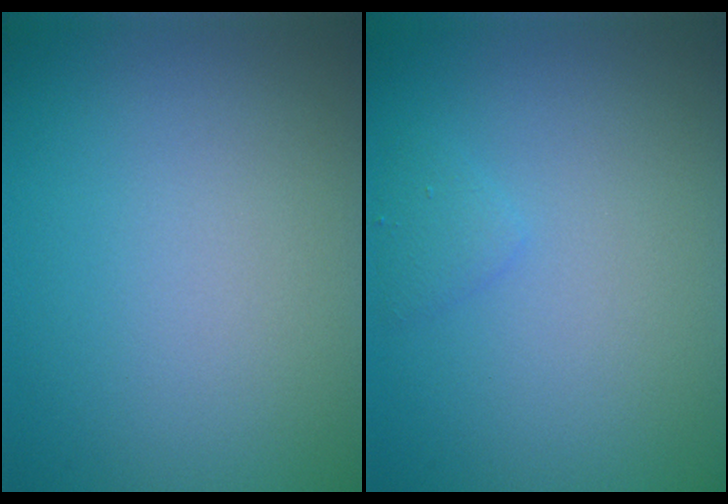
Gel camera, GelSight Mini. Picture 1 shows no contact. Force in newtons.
{"total": 0.9, "press": 0.9, "slide": 0.0}